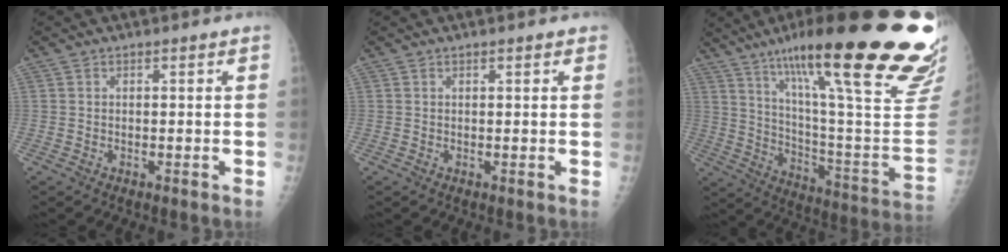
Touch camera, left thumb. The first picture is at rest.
{"total": 1.3, "force": [0.9, 0.4, 0.8], "torque": [-0.010, -0.001, 0.010]}
{"total": 36.1, "force": [22.4, 5.2, 27.9], "torque": [-0.314, -0.074, 0.333]}